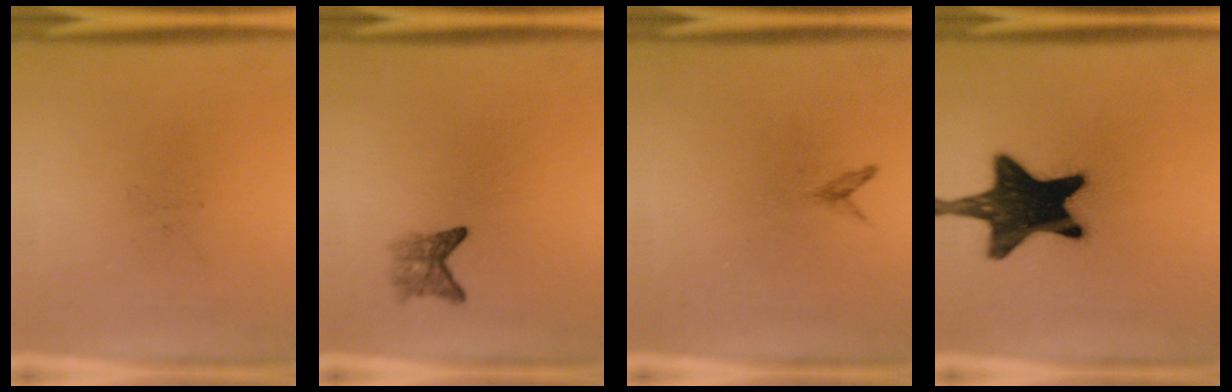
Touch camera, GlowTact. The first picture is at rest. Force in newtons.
{"total": 2.3}
{"total": 0.7}
{"total": 18.1}